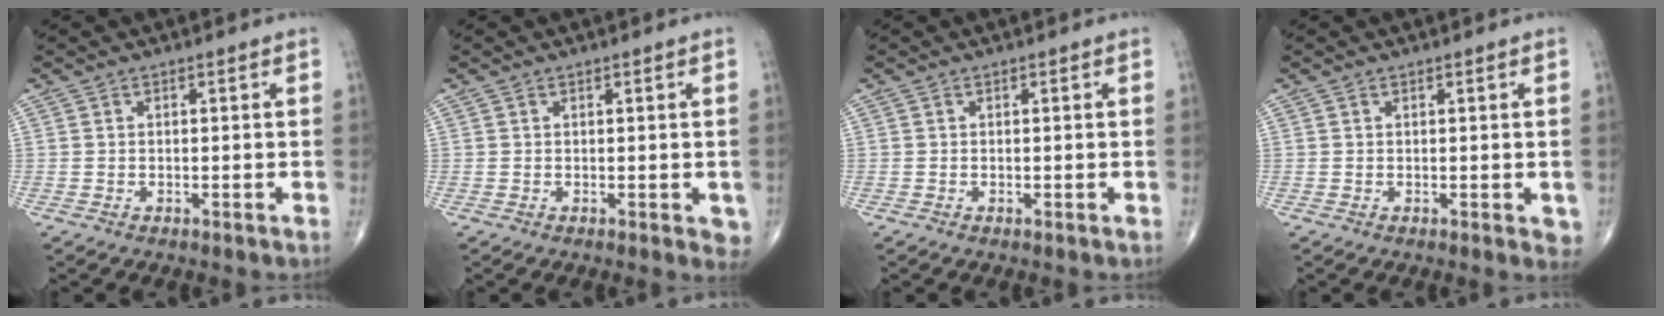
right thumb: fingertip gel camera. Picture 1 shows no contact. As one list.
[{"total": 2.8, "force": [-0.1, 1.3, 2.5], "torque": [-0.016, -0.005, 0.000]}, {"total": 0.0}, {"total": 2.1, "force": [0.2, 1.0, 1.8], "torque": [-0.017, -0.005, 0.004]}]